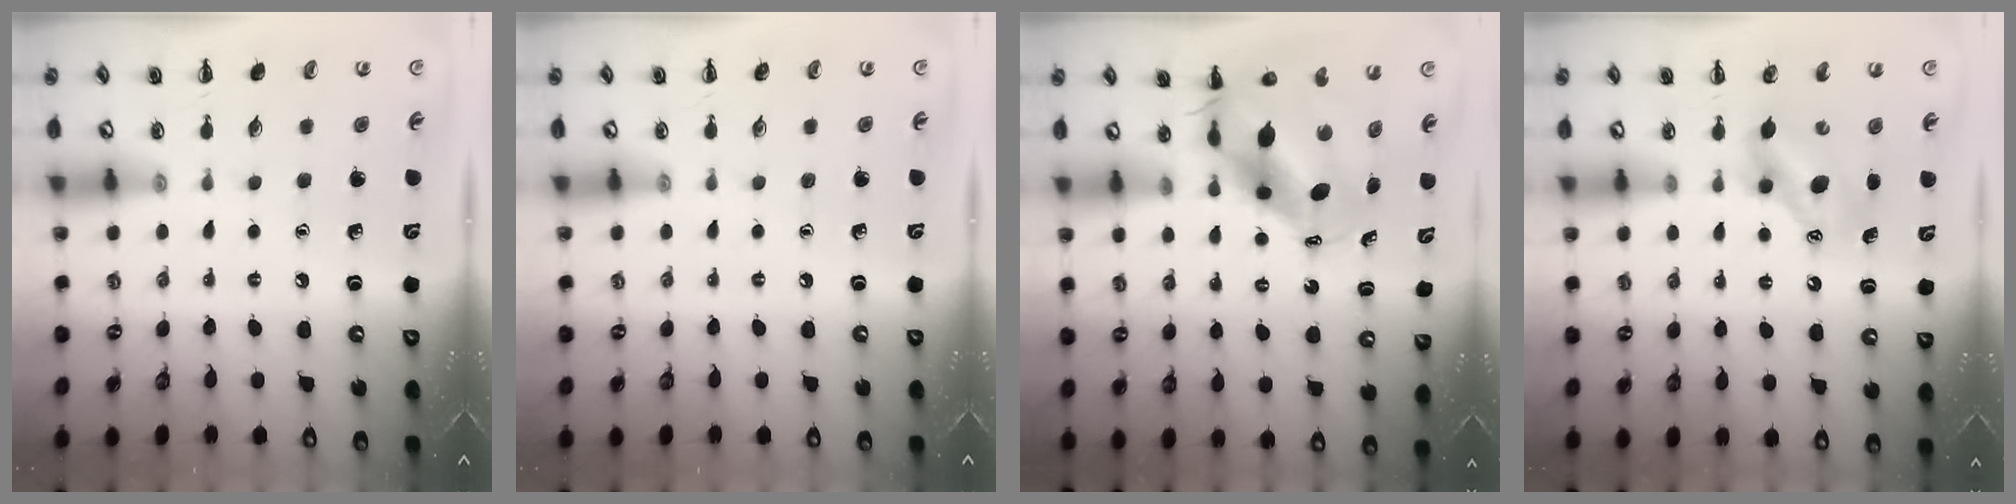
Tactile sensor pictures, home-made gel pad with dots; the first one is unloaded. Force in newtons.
{"total": 0.0}
{"total": 8.2, "press": 7.9, "slide": 2.1}
{"total": 7.6, "press": 7.6, "slide": 1.0}